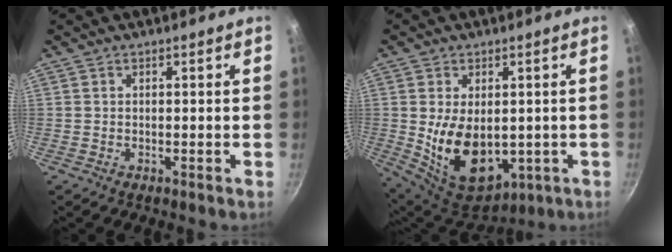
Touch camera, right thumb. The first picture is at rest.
{"total": 14.7, "force": [-0.9, 9.4, 11.3], "torque": [-0.170, -0.023, 0.014]}